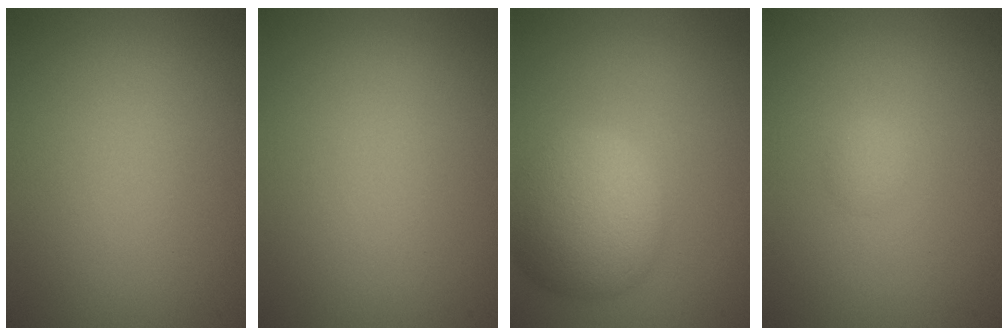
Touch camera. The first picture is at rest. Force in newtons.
{"total": 0.0}
{"total": 7.0, "press": 6.9, "slide": 0.6}
{"total": 0.9, "press": 0.9, "slide": 0.0}